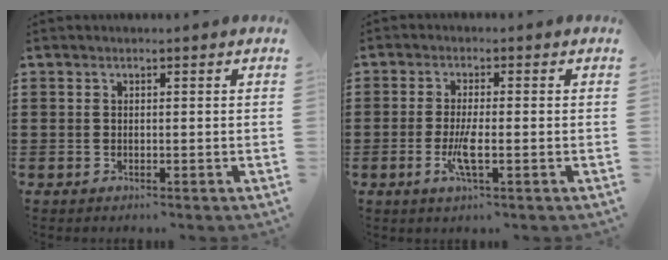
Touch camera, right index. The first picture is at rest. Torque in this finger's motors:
{"motor_torque": [1.55, 0.59, 0.13, 0.09]}